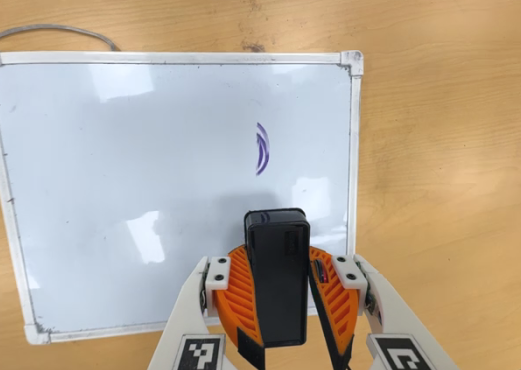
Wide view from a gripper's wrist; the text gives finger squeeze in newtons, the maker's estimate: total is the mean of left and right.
{"total": 10.0, "left": 10.1, "right": 9.9}